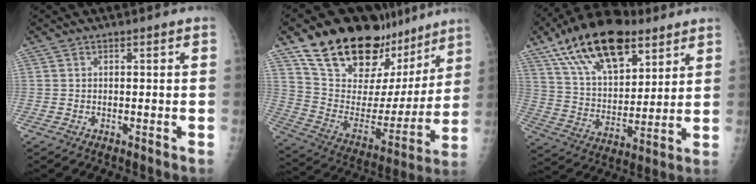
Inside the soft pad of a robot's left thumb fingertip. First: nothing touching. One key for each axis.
{"total": 26.9, "fx": 19.0, "fy": 13.9, "fz": 13.1, "tx": -0.175, "ty": -0.070, "tz": 0.307}
{"total": 22.5, "fx": 13.3, "fy": 11.1, "fz": 14.3, "tx": -0.226, "ty": -0.033, "tz": 0.238}